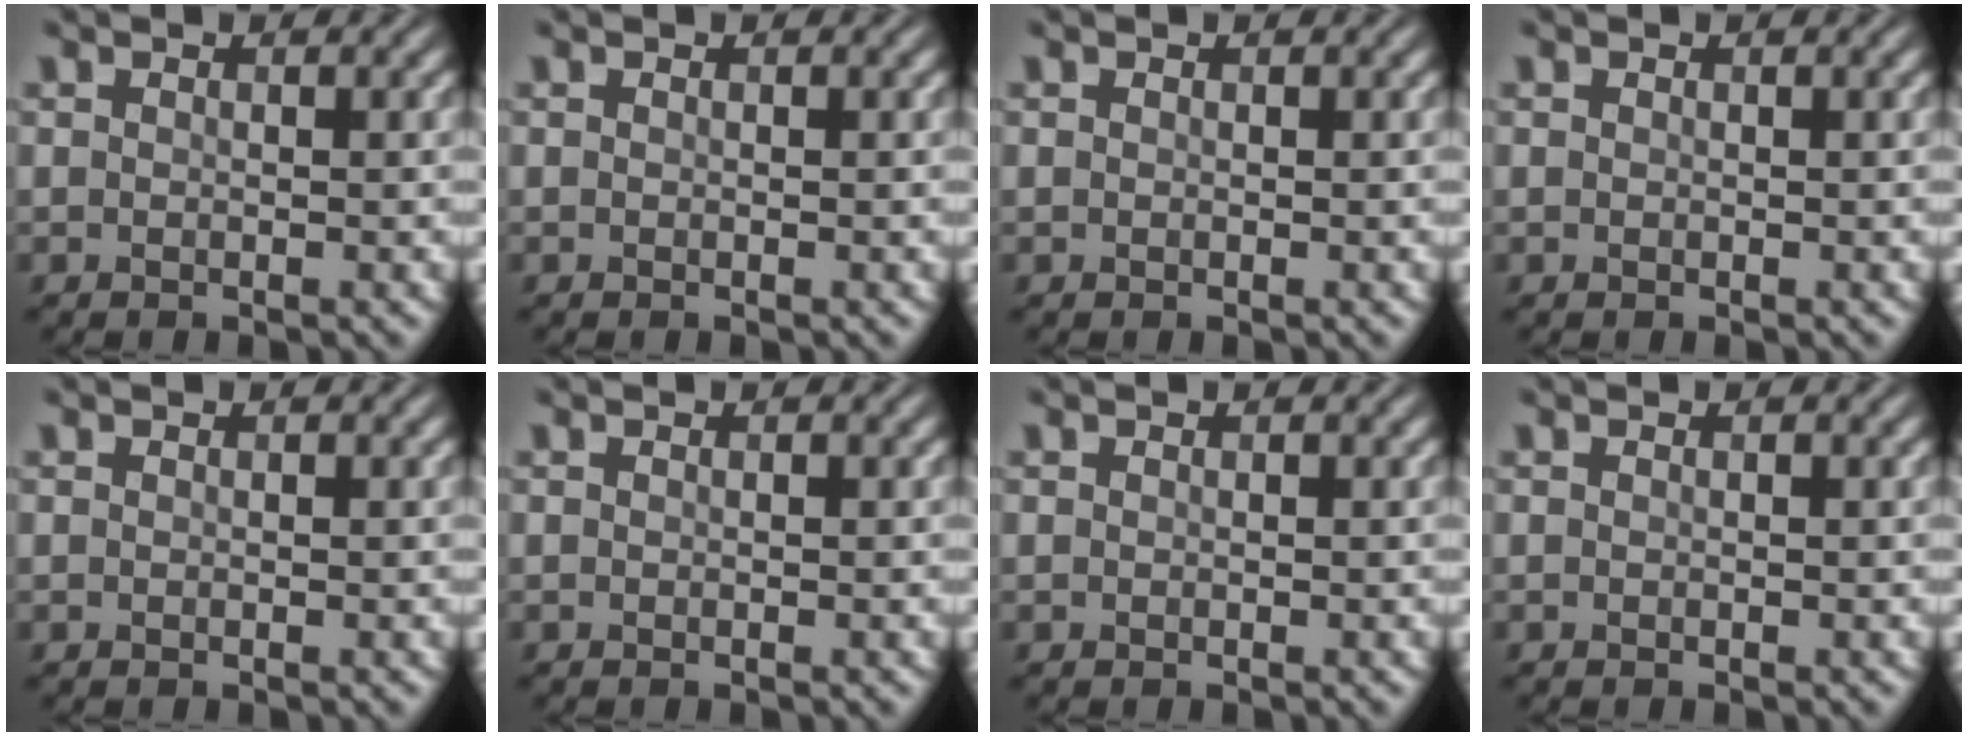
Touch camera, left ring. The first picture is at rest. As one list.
[{"total": 0.0}, {"total": 1.1, "force": [-0.3, -0.6, -0.8], "torque": [-0.002, -0.007, 0.013]}, {"total": 1.4, "force": [-0.4, -0.8, -1.0], "torque": [-0.001, -0.007, 0.016]}, {"total": 0.6, "force": [-0.1, -0.3, -0.4], "torque": [0.000, -0.005, 0.008]}, {"total": 0.0}, {"total": 0.8, "force": [-0.2, -0.5, -0.6], "torque": [-0.002, -0.005, 0.010]}, {"total": 0.0}]